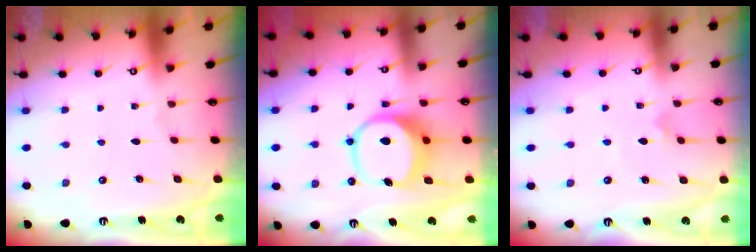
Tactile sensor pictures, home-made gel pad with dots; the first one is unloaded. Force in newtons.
{"total": 9.1, "press": 9.0, "slide": 1.5}
{"total": 4.0, "press": 4.0, "slide": 0.3}